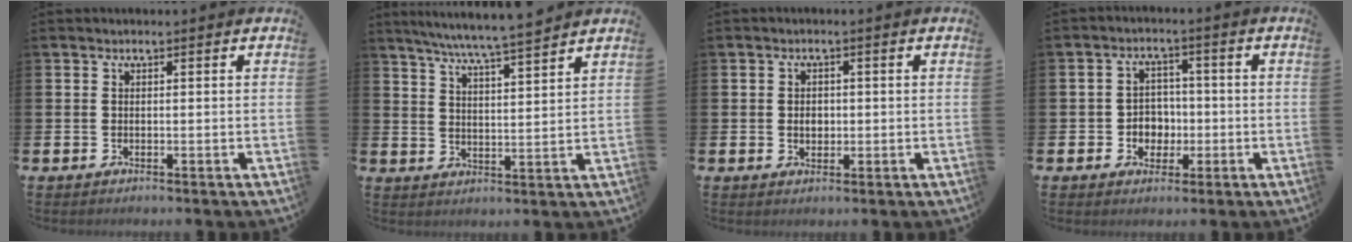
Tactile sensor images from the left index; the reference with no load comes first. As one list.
[{"total": 6.9, "force": [6.5, -0.2, 2.3], "torque": [-0.068, -0.036, 0.115]}, {"total": 2.0, "force": [0.0, 1.6, 1.2], "torque": [-0.006, 0.001, -0.006]}, {"total": 3.8, "force": [-0.6, 3.6, 1.1], "torque": [-0.022, 0.001, -0.020]}]